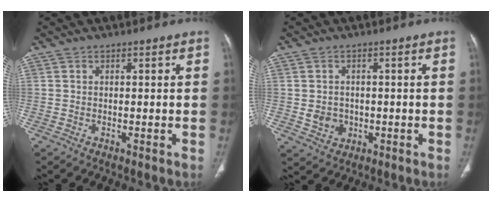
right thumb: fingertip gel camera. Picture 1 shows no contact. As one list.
[{"total": 4.0, "force": [-0.5, 3.5, 1.8], "torque": [-0.015, 0.002, 0.001]}]